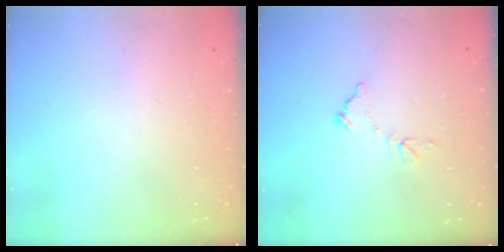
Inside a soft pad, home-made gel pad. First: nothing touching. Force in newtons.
{"total": 7.0, "press": 7.0, "slide": 0.5}